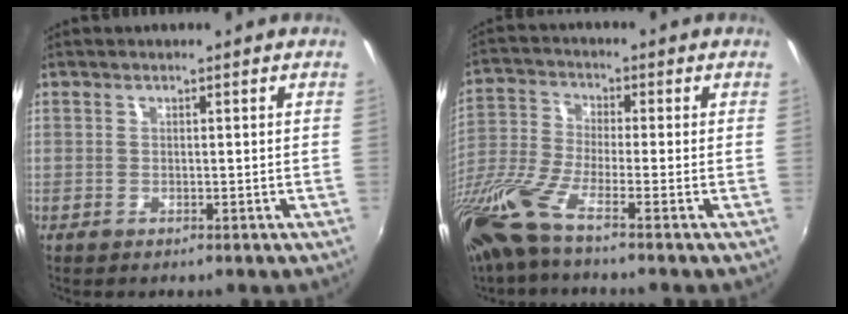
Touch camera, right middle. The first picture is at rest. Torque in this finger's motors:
{"motor_torque": [1.10, -1.03, 0.52, 0.21]}